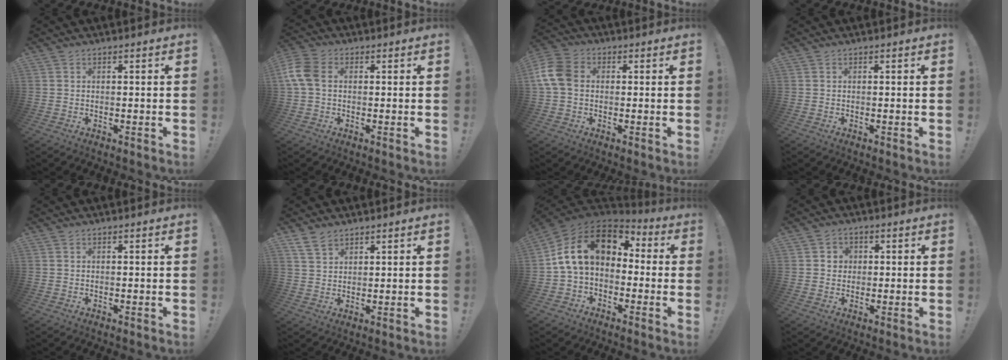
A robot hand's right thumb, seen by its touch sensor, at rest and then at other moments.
{"total": 7.8, "force": [0.8, 5.5, 5.6], "torque": [-0.134, 0.013, 0.019]}
{"total": 10.0, "force": [0.8, 7.4, 6.8], "torque": [-0.152, 0.011, 0.019]}
{"total": 0.0}
{"total": 0.0}
{"total": 4.8, "force": [3.7, 2.5, 1.8], "torque": [-0.038, -0.014, 0.071]}
{"total": 16.6, "force": [3.9, 10.6, 12.2], "torque": [-0.213, 0.008, 0.073]}
{"total": 3.3, "force": [0.4, 3.2, 0.8], "torque": [-0.005, 0.002, 0.005]}